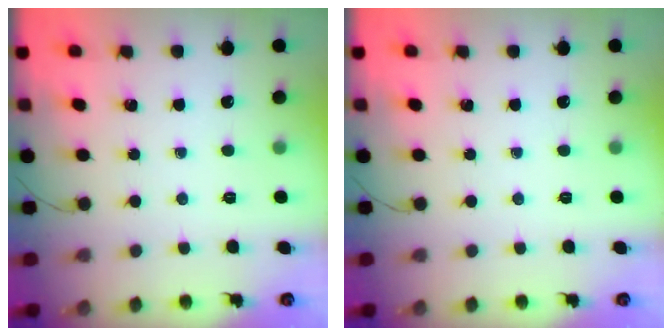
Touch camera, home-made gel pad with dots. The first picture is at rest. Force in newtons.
{"total": 0.0}